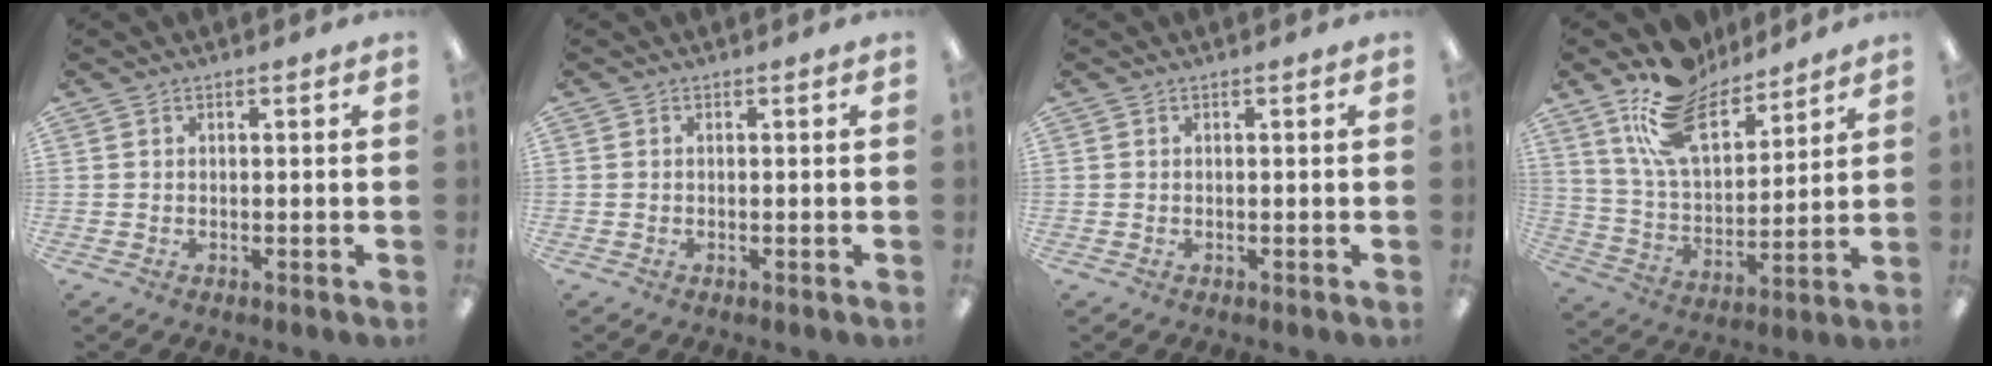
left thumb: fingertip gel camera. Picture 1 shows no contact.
{"total": 0.0}
{"total": 0.0}
{"total": 18.0, "force": [12.7, 8.7, 9.3], "torque": [-0.177, -0.060, 0.232]}